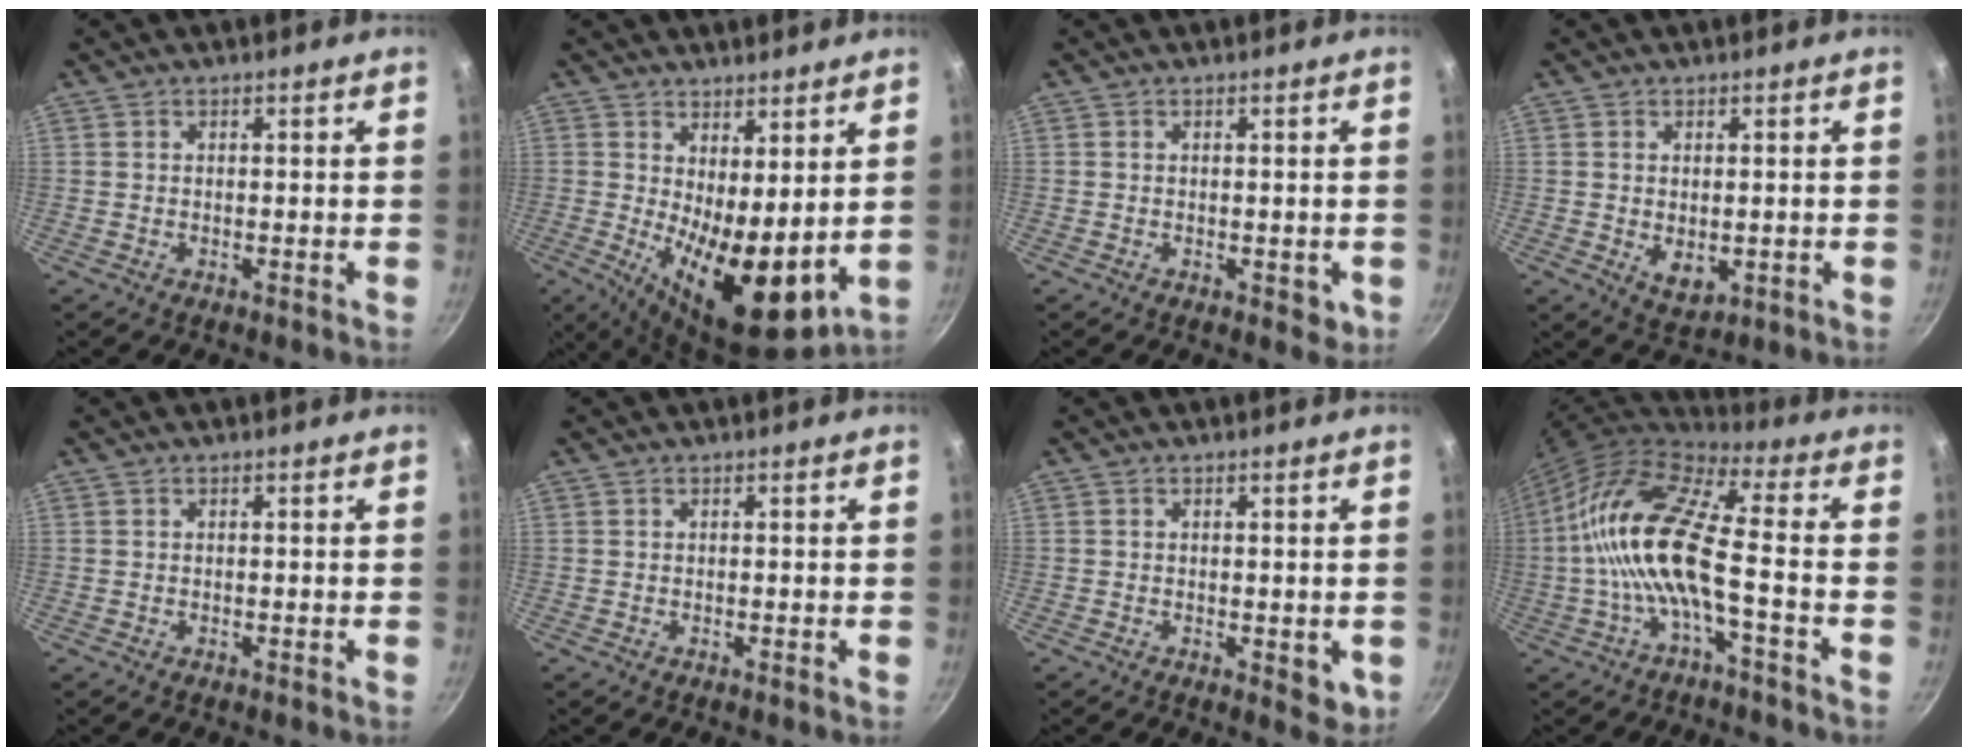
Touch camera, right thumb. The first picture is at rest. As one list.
[{"total": 14.1, "force": [1.3, 6.0, 12.7], "torque": [-0.169, -0.031, 0.034]}, {"total": 2.8, "force": [-0.5, 1.9, 2.0], "torque": [-0.020, -0.005, -0.006]}, {"total": 4.8, "force": [-0.3, 3.1, 3.6], "torque": [-0.055, -0.015, 0.003]}, {"total": 0.0}, {"total": 0.0}, {"total": 3.8, "force": [-0.5, 2.3, 3.0], "torque": [-0.038, -0.010, -0.005]}, {"total": 16.2, "force": [-2.7, 5.0, 15.2], "torque": [-0.307, 0.039, -0.066]}]